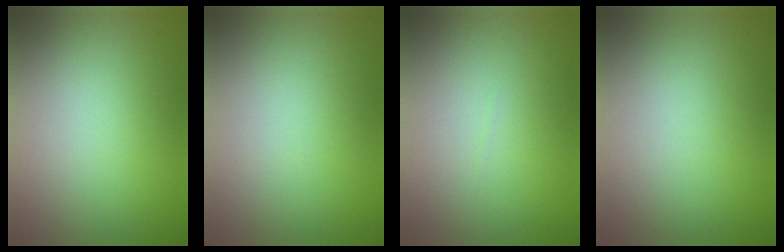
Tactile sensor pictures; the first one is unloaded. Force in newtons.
{"total": 0.0}
{"total": 0.0}
{"total": 0.0}